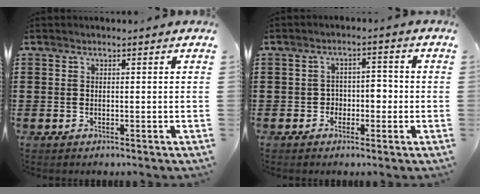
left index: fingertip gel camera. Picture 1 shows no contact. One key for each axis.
{"total": 3.0, "fx": -1.3, "fy": 2.2, "fz": 1.5, "tx": -0.031, "ty": 0.005, "tz": -0.034}